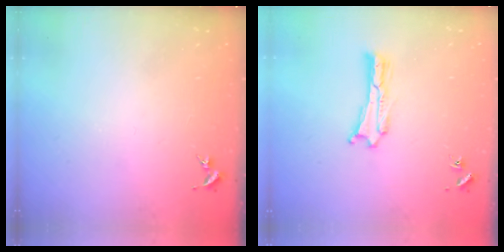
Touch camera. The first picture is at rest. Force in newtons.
{"total": 0.0}